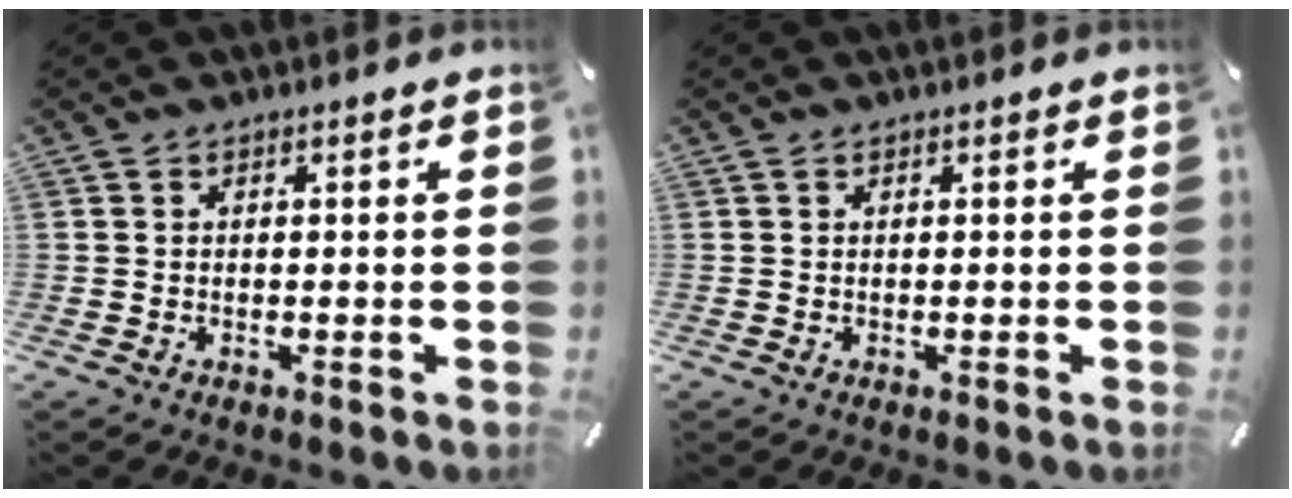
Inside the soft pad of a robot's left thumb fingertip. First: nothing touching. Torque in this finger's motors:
{"motor_torque": [-0.29, -0.18, -0.08, 0.21, -0.02]}